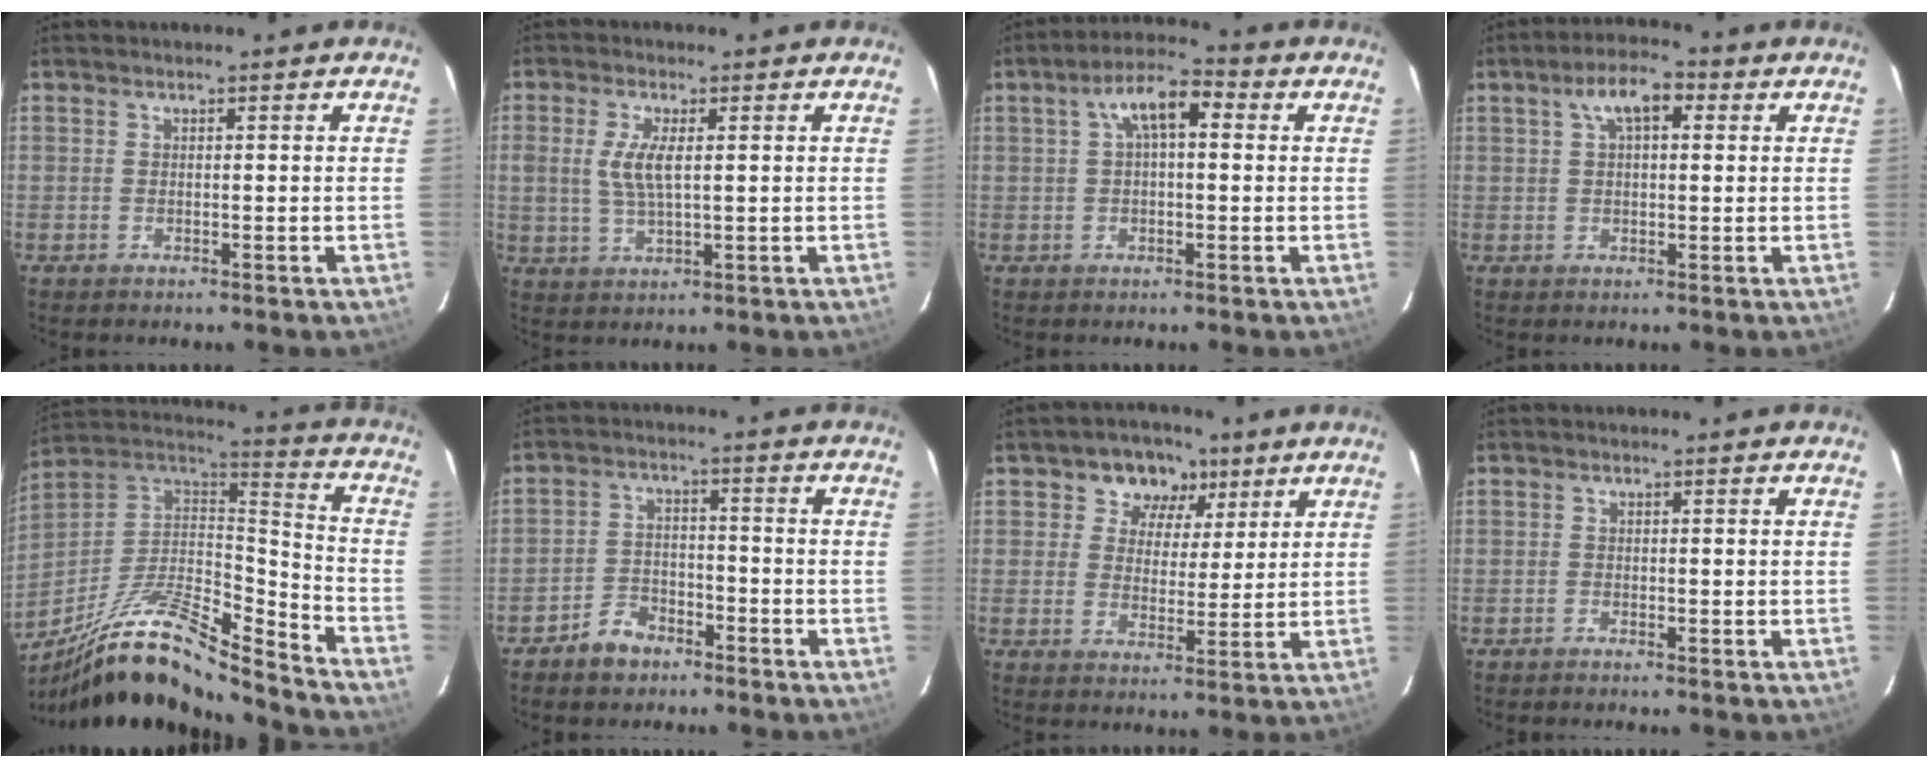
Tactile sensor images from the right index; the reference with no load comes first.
{"total": 5.6, "force": [0.9, 2.0, 5.1], "torque": [-0.107, 0.001, 0.019]}
{"total": 7.3, "force": [1.9, 3.1, 6.3], "torque": [-0.116, 0.027, 0.030]}
{"total": 6.3, "force": [2.4, 2.9, 5.1], "torque": [-0.092, 0.022, 0.041]}
{"total": 22.1, "force": [-16.4, 4.6, 14.0], "torque": [-0.259, -0.023, -0.293]}
{"total": 5.8, "force": [-4.5, 3.3, 1.7], "torque": [-0.050, 0.014, -0.073]}
{"total": 7.7, "force": [3.9, 6.2, 2.3], "torque": [-0.036, 0.006, 0.056]}
{"total": 0.6, "force": [-0.6, 0.0, 0.0], "torque": [-0.004, -0.002, -0.011]}